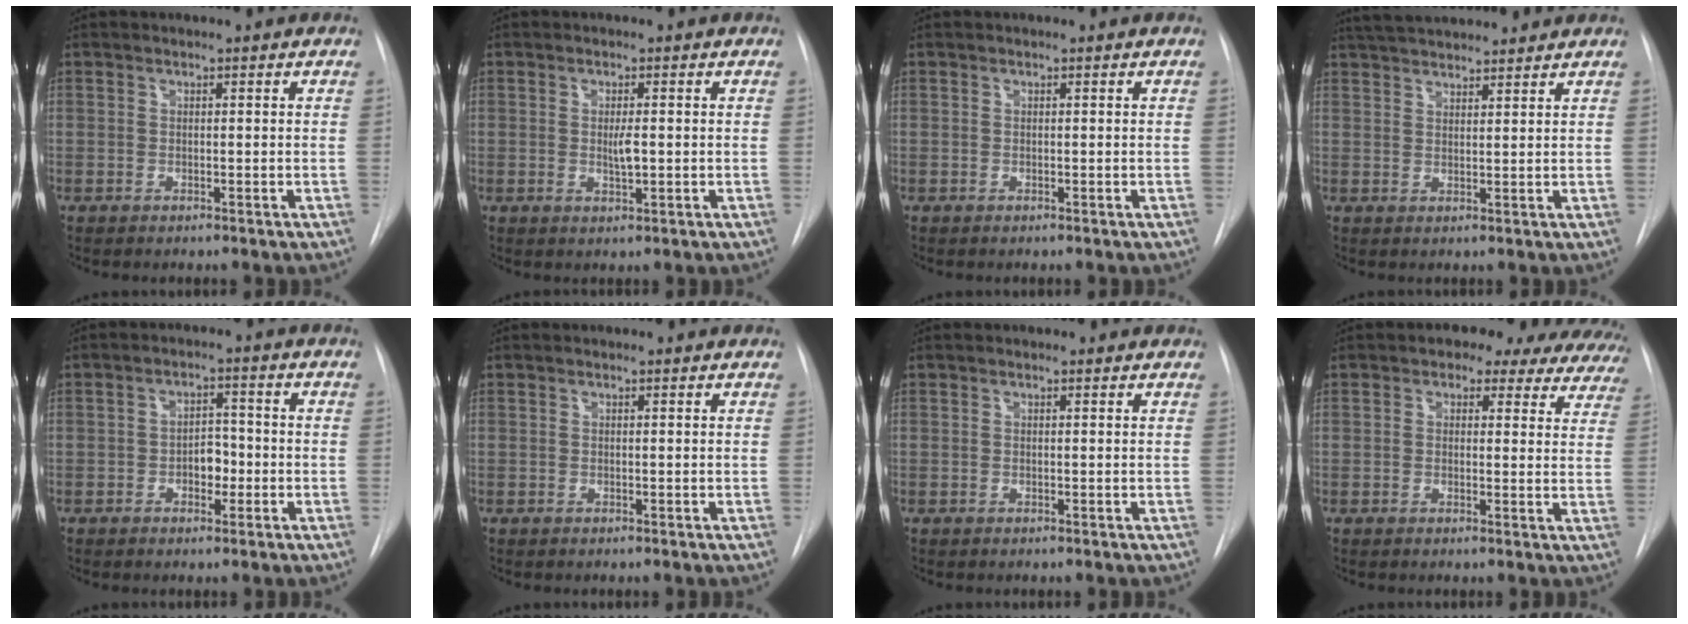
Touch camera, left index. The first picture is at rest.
{"total": 2.2, "force": [0.0, 0.4, 2.1], "torque": [-0.039, -0.003, 0.002]}
{"total": 0.0}
{"total": 10.2, "force": [9.4, 1.5, 3.7], "torque": [-0.064, 0.033, 0.144]}
{"total": 3.5, "force": [-1.1, 2.2, 2.6], "torque": [-0.033, 0.008, -0.016]}
{"total": 0.0}
{"total": 0.5, "force": [0.5, 0.2, 0.1], "torque": [-0.007, 0.004, 0.006]}
{"total": 13.5, "force": [11.2, 6.1, 4.5], "torque": [-0.034, 0.011, 0.102]}